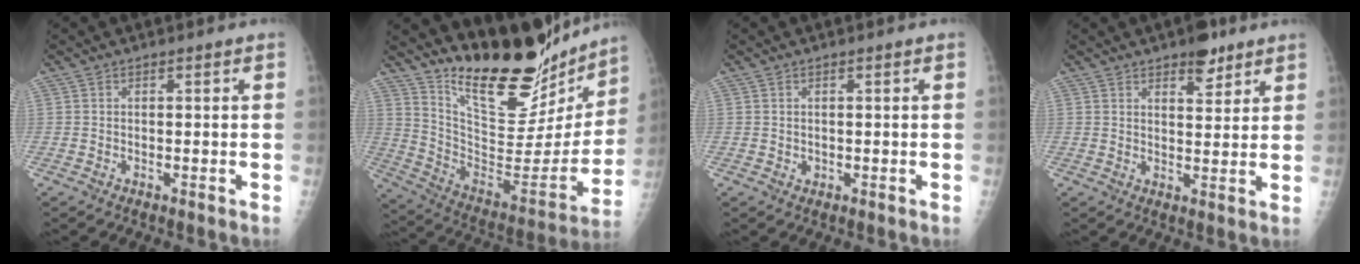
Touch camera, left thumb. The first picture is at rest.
{"total": 26.7, "force": [21.8, 8.7, 12.7], "torque": [-0.165, -0.125, 0.340]}
{"total": 0.6, "force": [0.2, 0.6, 0.2], "torque": [0.002, 0.000, 0.003]}
{"total": 5.7, "force": [4.0, 2.5, 3.2], "torque": [-0.025, -0.024, 0.058]}